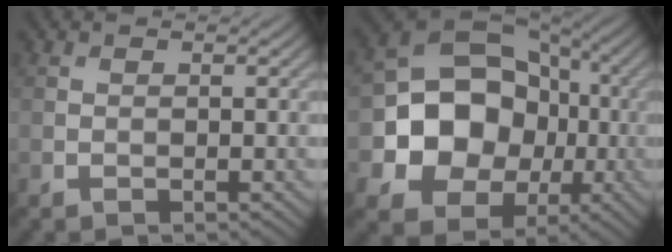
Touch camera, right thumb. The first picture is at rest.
{"total": 13.6, "force": [-1.9, 11.5, 7.1], "torque": [-0.145, -0.011, -0.051]}